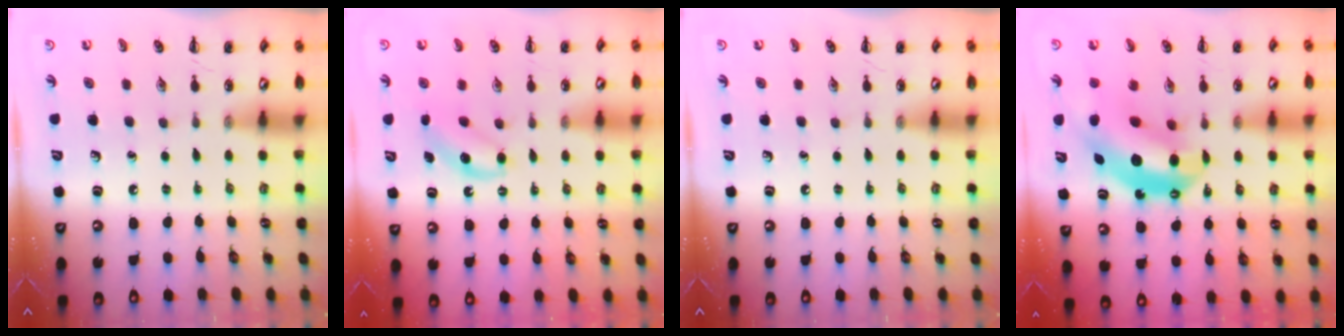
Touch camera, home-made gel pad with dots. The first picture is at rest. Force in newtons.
{"total": 5.6, "press": 5.4, "slide": 1.5}
{"total": 0.0}
{"total": 11.9, "press": 11.5, "slide": 3.1}